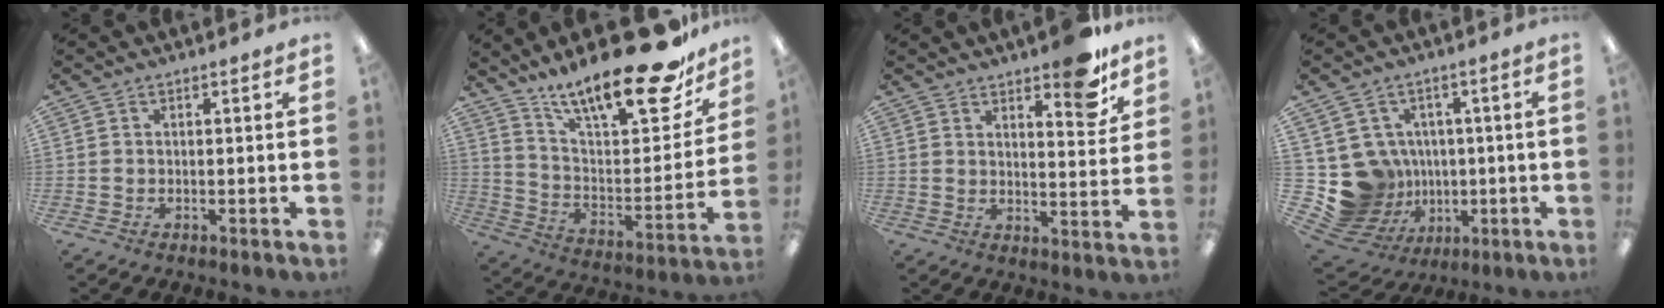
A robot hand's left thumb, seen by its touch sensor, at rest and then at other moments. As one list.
[{"total": 24.6, "force": [18.3, 6.6, 15.1], "torque": [-0.227, -0.123, 0.302]}, {"total": 10.0, "force": [7.6, 3.3, 5.7], "torque": [-0.059, -0.050, 0.126]}, {"total": 11.5, "force": [-0.9, 11.2, 2.5], "torque": [-0.087, -0.007, 0.004]}]